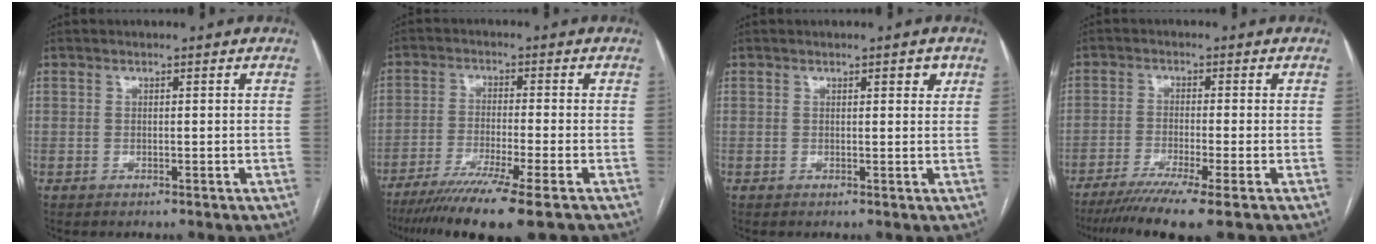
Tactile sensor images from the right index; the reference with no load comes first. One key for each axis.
{"total": 12.4, "fx": -9.1, "fy": -1.0, "fz": 8.4, "tx": -0.136, "ty": -0.034, "tz": -0.144}
{"total": 1.7, "fx": 0.9, "fy": 0.5, "fz": 1.3, "tx": -0.015, "ty": 0.000, "tz": 0.009}
{"total": 9.3, "fx": -6.9, "fy": -1.1, "fz": 6.2, "tx": -0.092, "ty": -0.025, "tz": -0.108}